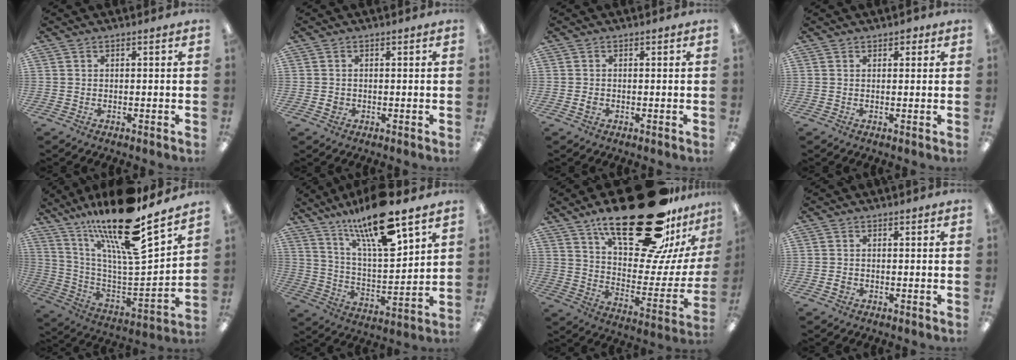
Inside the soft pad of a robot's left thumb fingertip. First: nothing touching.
{"total": 1.7, "force": [0.0, 1.6, 0.4], "torque": [0.000, 0.001, -0.003]}
{"total": 1.1, "force": [-0.2, 1.0, 0.4], "torque": [-0.007, 0.003, -0.005]}
{"total": 1.5, "force": [1.1, 1.0, 0.4], "torque": [0.000, -0.001, 0.018]}
{"total": 21.8, "force": [16.3, 4.6, 13.7], "torque": [-0.232, -0.114, 0.271]}
{"total": 17.8, "force": [13.3, 3.8, 11.1], "torque": [-0.200, -0.078, 0.221]}
{"total": 32.2, "force": [19.8, 12.6, 22.0], "torque": [-0.293, -0.126, 0.339]}
{"total": 1.1, "force": [-0.3, 1.0, 0.4], "torque": [-0.005, 0.003, -0.006]}